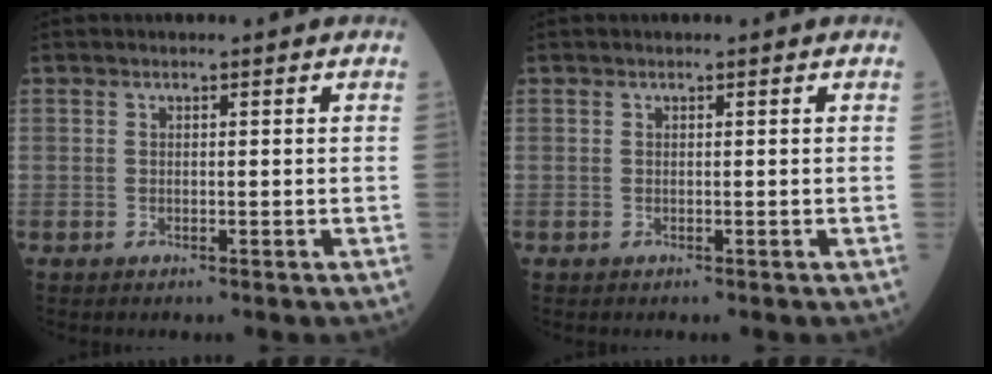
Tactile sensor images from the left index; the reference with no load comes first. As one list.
[{"total": 0.0}]